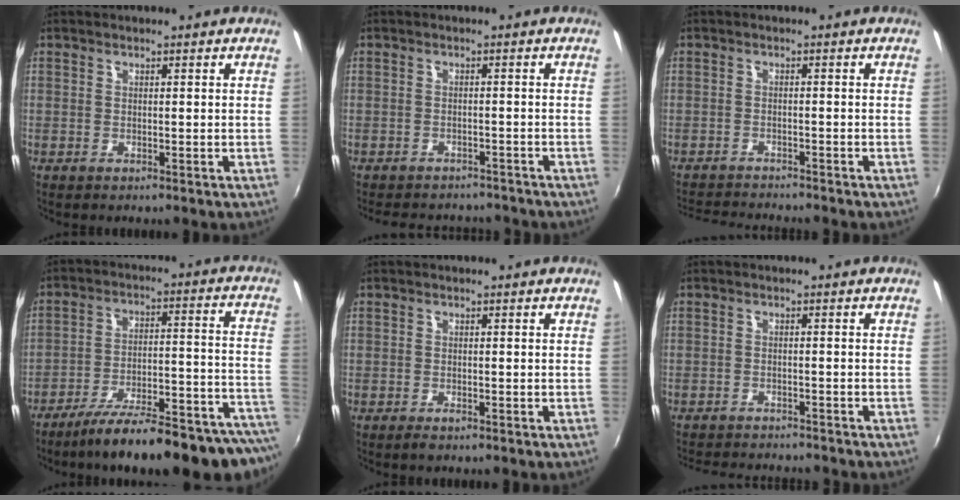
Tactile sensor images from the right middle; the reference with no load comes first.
{"total": 10.3, "force": [-9.1, 3.6, 3.2], "torque": [-0.076, -0.007, -0.122]}
{"total": 6.7, "force": [-6.5, 0.6, 1.6], "torque": [-0.052, -0.009, -0.107]}
{"total": 26.6, "force": [-22.8, 3.3, 13.3], "torque": [-0.167, -0.044, -0.320]}
{"total": 1.2, "force": [-0.9, 0.5, 0.7], "torque": [-0.012, -0.005, -0.017]}
{"total": 8.6, "force": [-8.0, 1.7, 2.7], "torque": [-0.069, -0.012, -0.119]}